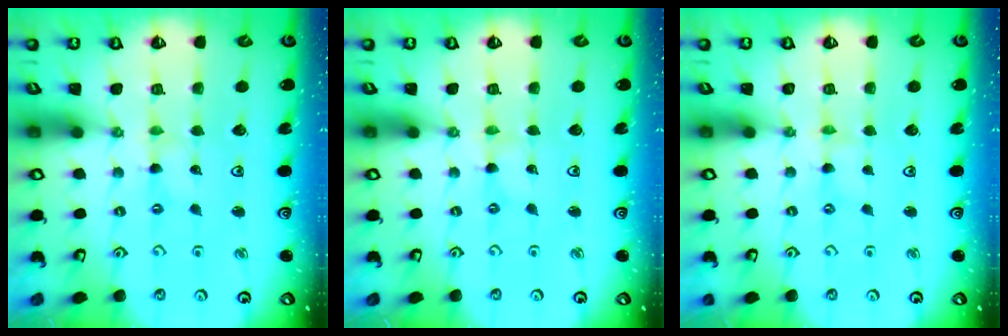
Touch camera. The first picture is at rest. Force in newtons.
{"total": 0.0}
{"total": 0.0}